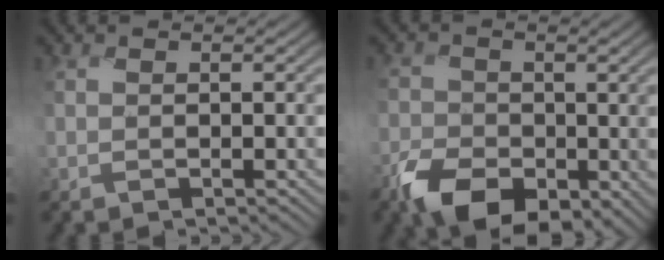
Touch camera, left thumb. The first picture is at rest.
{"total": 6.3, "force": [-3.4, 4.3, 3.2], "torque": [-0.052, -0.017, -0.074]}